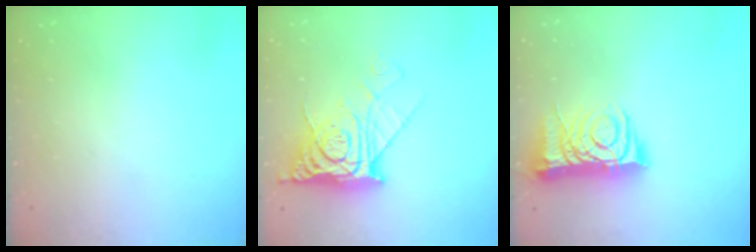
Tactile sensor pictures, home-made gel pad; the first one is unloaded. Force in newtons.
{"total": 11.9, "press": 11.9, "slide": 1.4}
{"total": 9.5, "press": 9.4, "slide": 1.1}